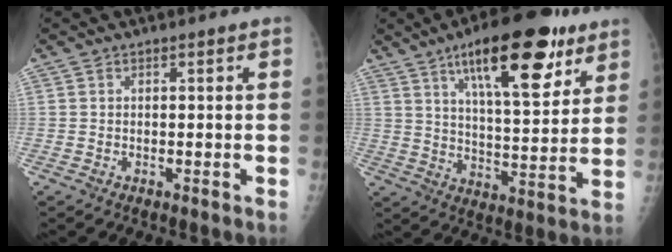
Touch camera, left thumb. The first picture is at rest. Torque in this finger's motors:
{"motor_torque": [2.21, 2.09, 1.49, -1.05, 0.48]}